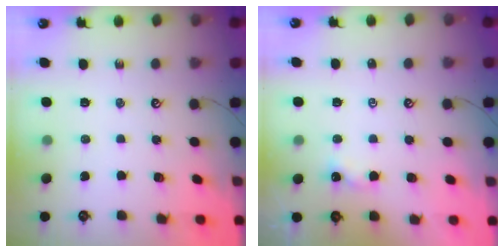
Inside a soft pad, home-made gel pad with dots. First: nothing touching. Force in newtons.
{"total": 0.8, "press": 0.7, "slide": 0.3}